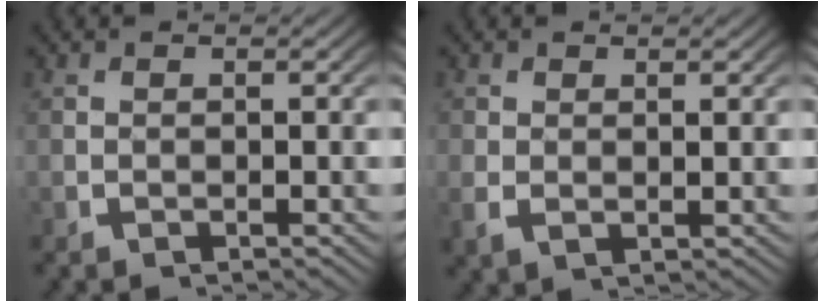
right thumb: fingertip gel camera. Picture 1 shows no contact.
{"total": 1.3, "force": [0.6, 0.5, 1.0], "torque": [-0.023, -0.007, 0.021]}